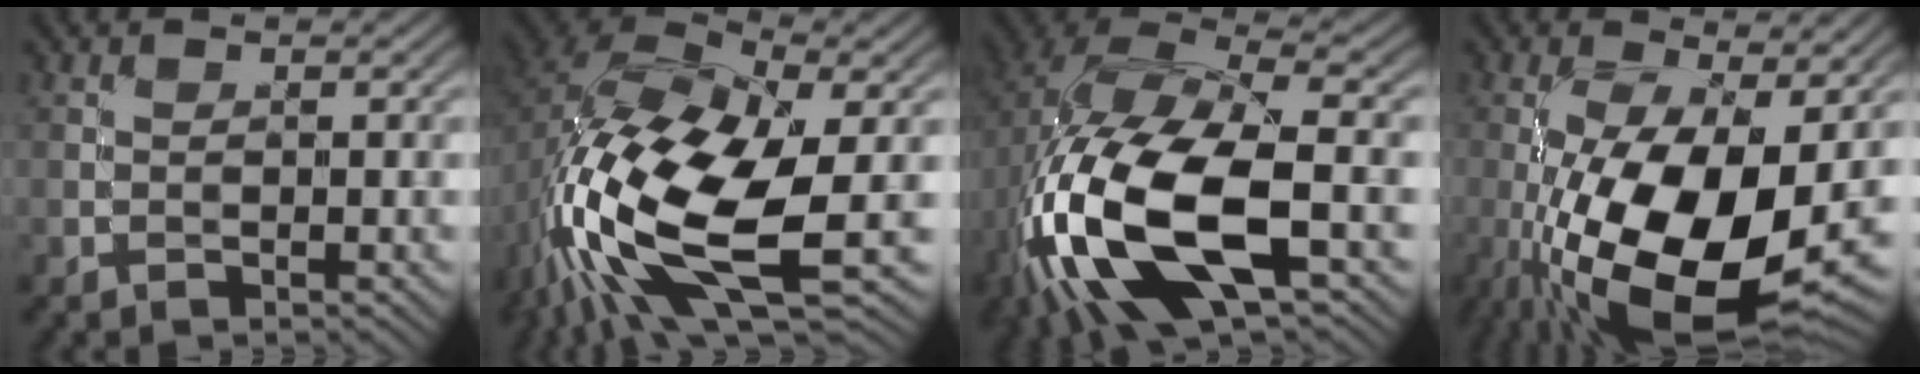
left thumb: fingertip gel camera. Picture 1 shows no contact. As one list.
[{"total": 16.1, "force": [-4.7, 8.1, 13.1], "torque": [-0.274, -0.029, -0.083]}, {"total": 16.9, "force": [-4.8, 7.9, 14.2], "torque": [-0.329, -0.030, -0.078]}, {"total": 16.3, "force": [-4.0, 6.4, 14.5], "torque": [-0.281, -0.032, -0.065]}]